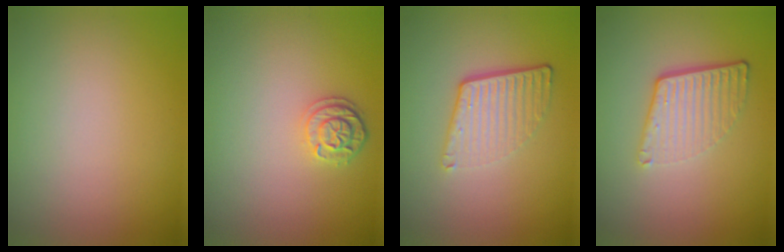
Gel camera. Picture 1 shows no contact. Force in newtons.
{"total": 2.1, "press": 1.9, "slide": 0.9}
{"total": 4.3, "press": 2.8, "slide": 3.3}
{"total": 4.4, "press": 2.9, "slide": 3.3}